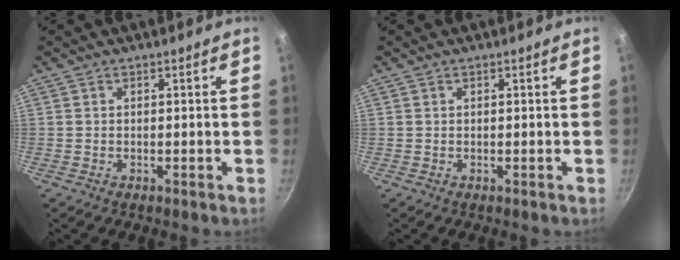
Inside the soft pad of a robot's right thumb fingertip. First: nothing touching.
{"total": 0.0}